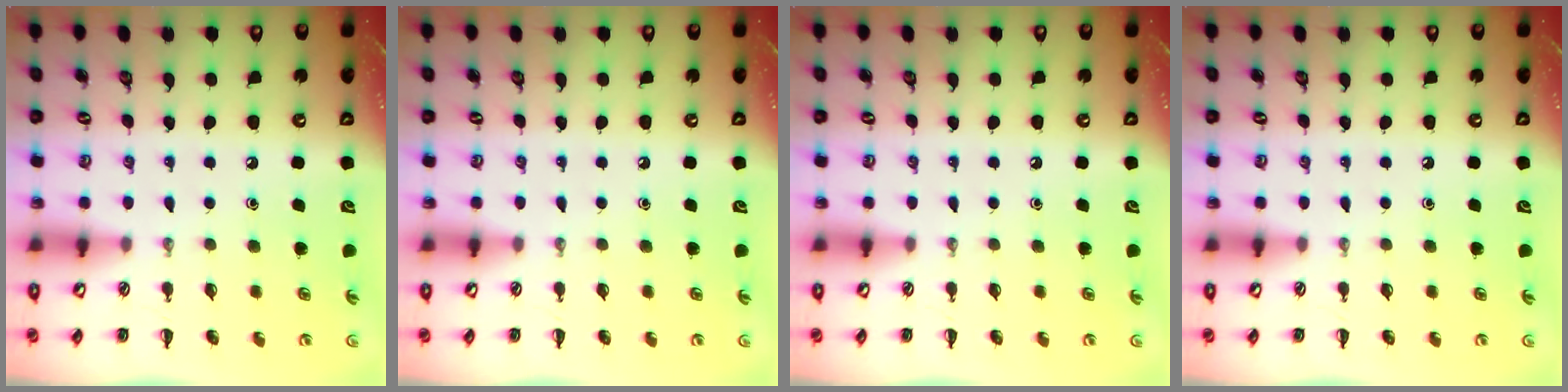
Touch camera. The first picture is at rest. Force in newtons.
{"total": 0.0}
{"total": 0.0}
{"total": 0.0}